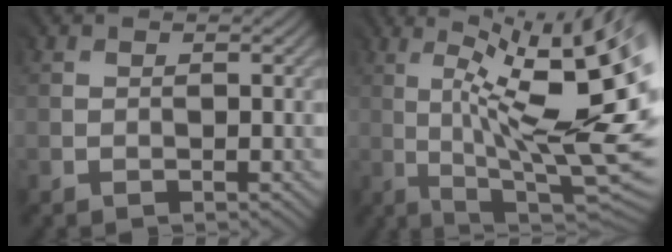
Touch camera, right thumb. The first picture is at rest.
{"total": 17.0, "force": [1.2, 3.6, 16.5], "torque": [-0.222, 0.014, 0.041]}